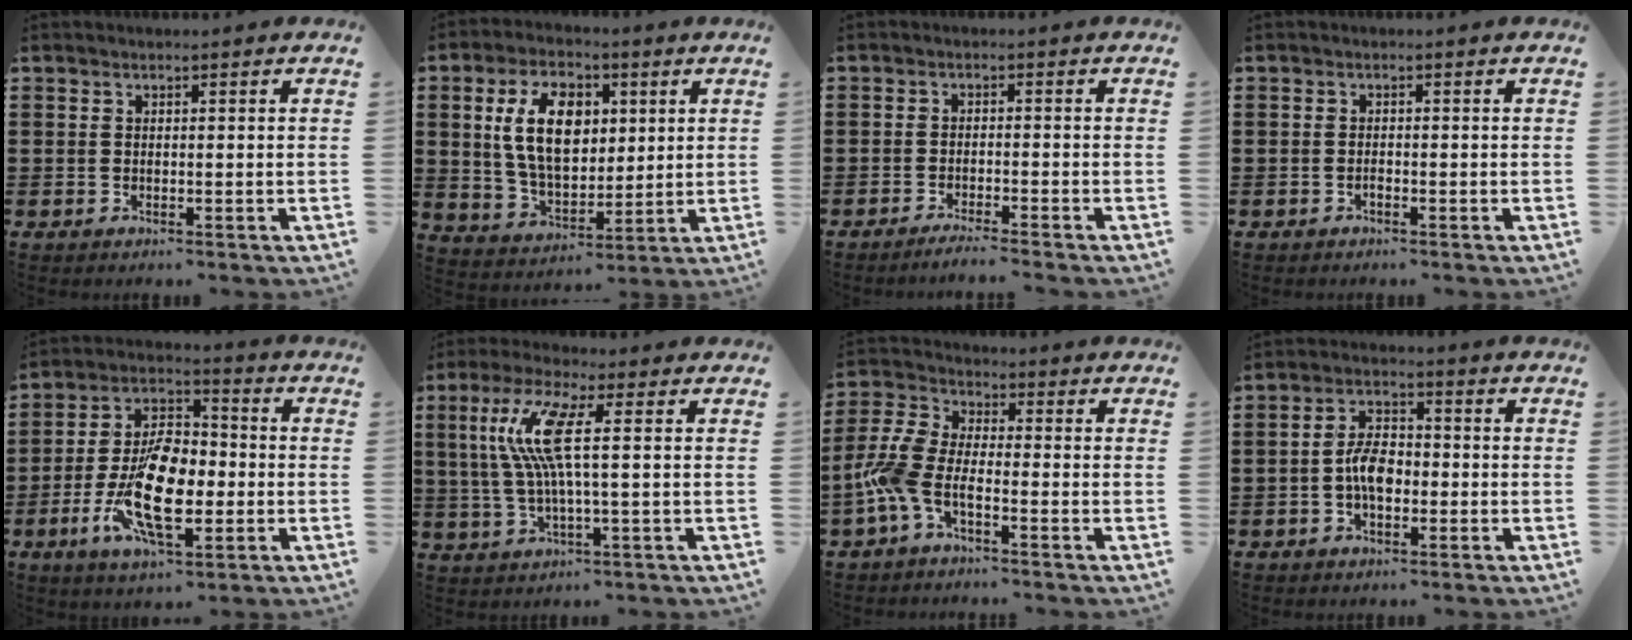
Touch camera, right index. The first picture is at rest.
{"total": 11.5, "force": [2.8, 6.9, 8.8], "torque": [-0.193, 0.012, 0.047]}
{"total": 2.1, "force": [-1.9, -0.4, 0.6], "torque": [-0.009, 0.000, -0.037]}
{"total": 0.8, "force": [-0.6, 0.2, 0.4], "torque": [-0.011, -0.003, -0.010]}
{"total": 12.5, "force": [-3.3, 6.4, 10.2], "torque": [-0.217, 0.004, -0.059]}
{"total": 9.5, "force": [1.5, 1.0, 9.3], "torque": [-0.213, -0.015, 0.010]}
{"total": 6.9, "force": [-3.4, 2.8, 5.3], "torque": [-0.150, -0.015, -0.070]}
{"total": 5.3, "force": [-1.2, 2.8, 4.3], "torque": [-0.090, 0.006, -0.025]}